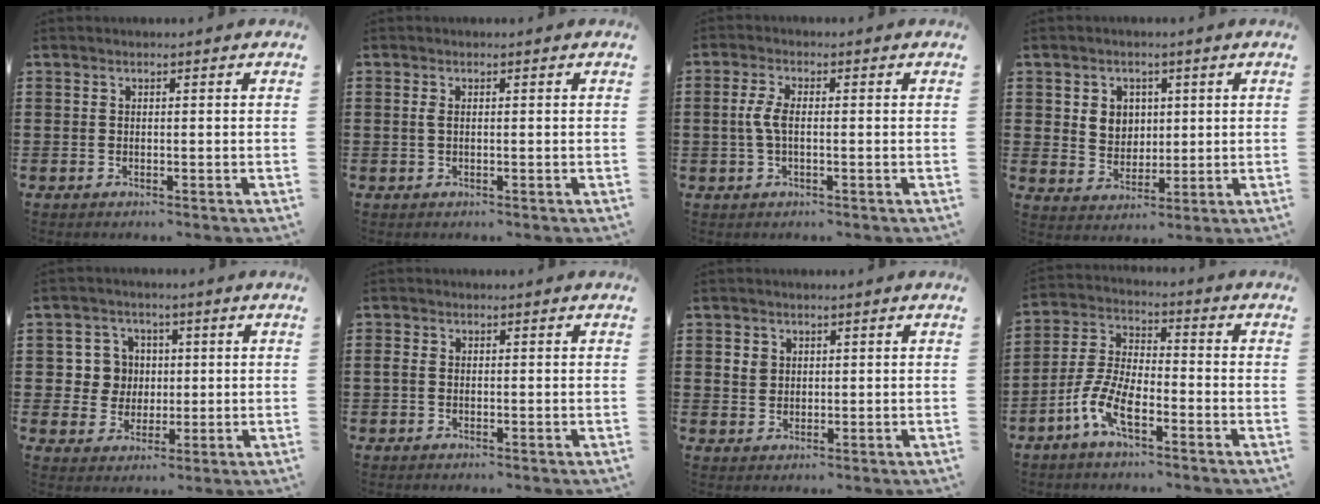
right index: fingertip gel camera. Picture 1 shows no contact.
{"total": 1.0, "force": [0.0, 0.3, 0.9], "torque": [-0.019, 0.002, -0.001]}
{"total": 3.7, "force": [-0.2, 1.4, 3.4], "torque": [-0.086, -0.004, -0.012]}
{"total": 4.4, "force": [1.4, 3.9, 1.3], "torque": [-0.036, 0.010, 0.023]}
{"total": 5.7, "force": [0.7, 5.4, 1.5], "torque": [-0.055, 0.019, 0.013]}
{"total": 1.1, "force": [-0.2, 0.8, 0.7], "torque": [-0.023, 0.001, -0.007]}
{"total": 1.8, "force": [0.9, 1.5, 0.5], "torque": [-0.015, 0.006, 0.017]}
{"total": 7.5, "force": [-4.2, 2.5, 5.7], "torque": [-0.151, -0.012, -0.087]}